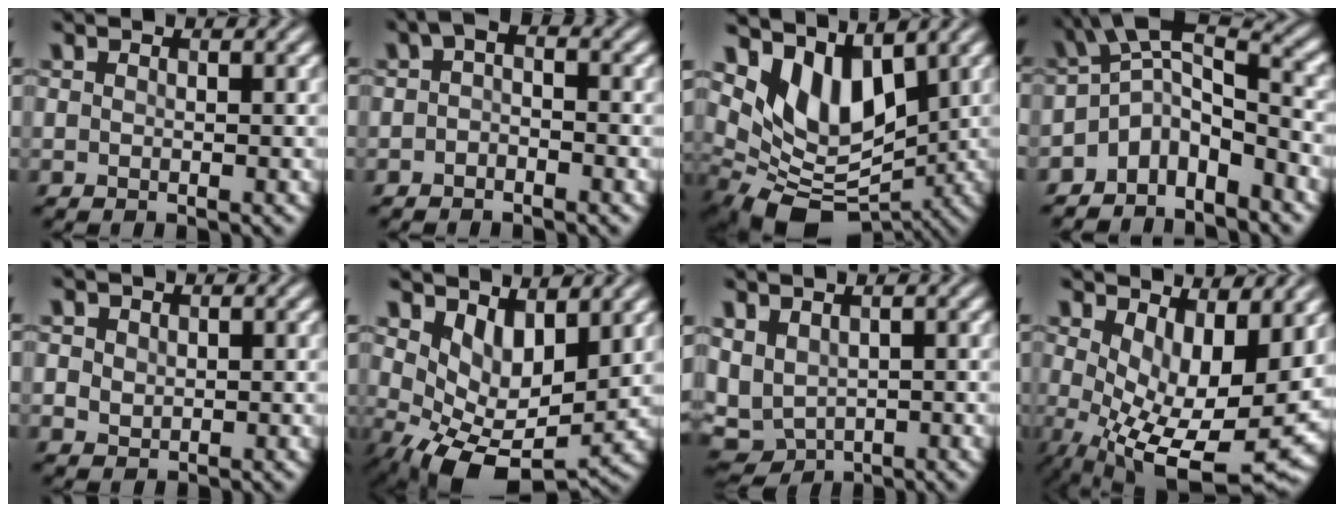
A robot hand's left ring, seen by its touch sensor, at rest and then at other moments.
{"total": 1.7, "force": [-0.4, 1.0, 1.3], "torque": [-0.026, 0.006, -0.013]}
{"total": 6.9, "force": [2.6, 4.2, 4.8], "torque": [-0.086, -0.019, 0.055]}
{"total": 5.9, "force": [-3.3, 2.6, 4.1], "torque": [-0.065, 0.005, -0.072]}
{"total": 1.4, "force": [0.4, 1.3, 0.5], "torque": [-0.011, -0.002, 0.010]}
{"total": 6.4, "force": [1.4, 3.7, 5.0], "torque": [-0.089, -0.024, 0.035]}
{"total": 4.1, "force": [0.9, 2.9, 2.7], "torque": [-0.061, -0.008, 0.021]}
{"total": 11.4, "force": [0.6, 5.2, 10.1], "torque": [-0.155, -0.029, 0.023]}